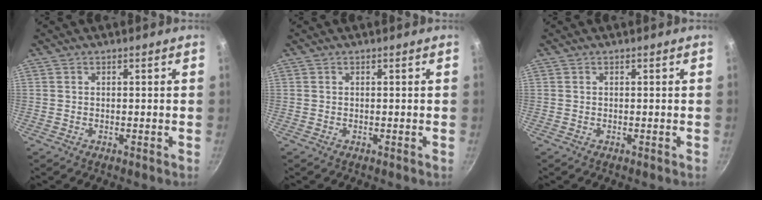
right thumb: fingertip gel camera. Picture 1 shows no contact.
{"total": 0.0}
{"total": 0.0}